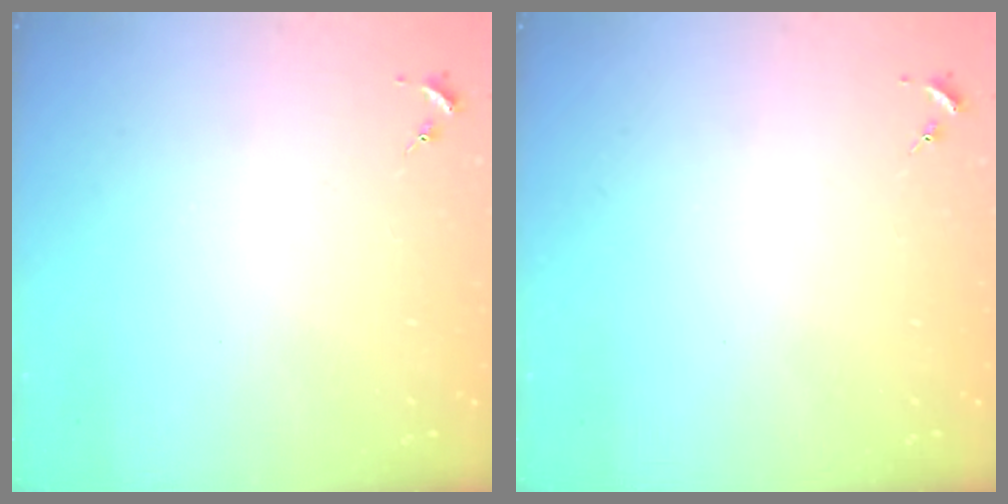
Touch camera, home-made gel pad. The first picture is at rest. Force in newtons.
{"total": 0.0}